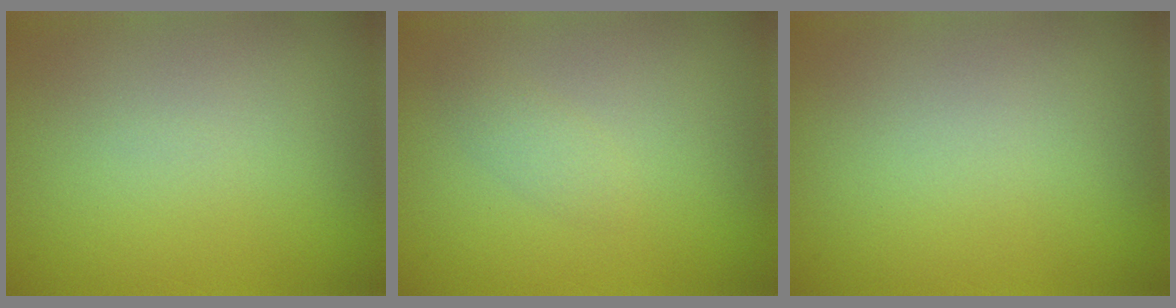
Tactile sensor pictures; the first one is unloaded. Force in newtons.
{"total": 1.0, "press": 1.0, "slide": 0.1}
{"total": 0.0}